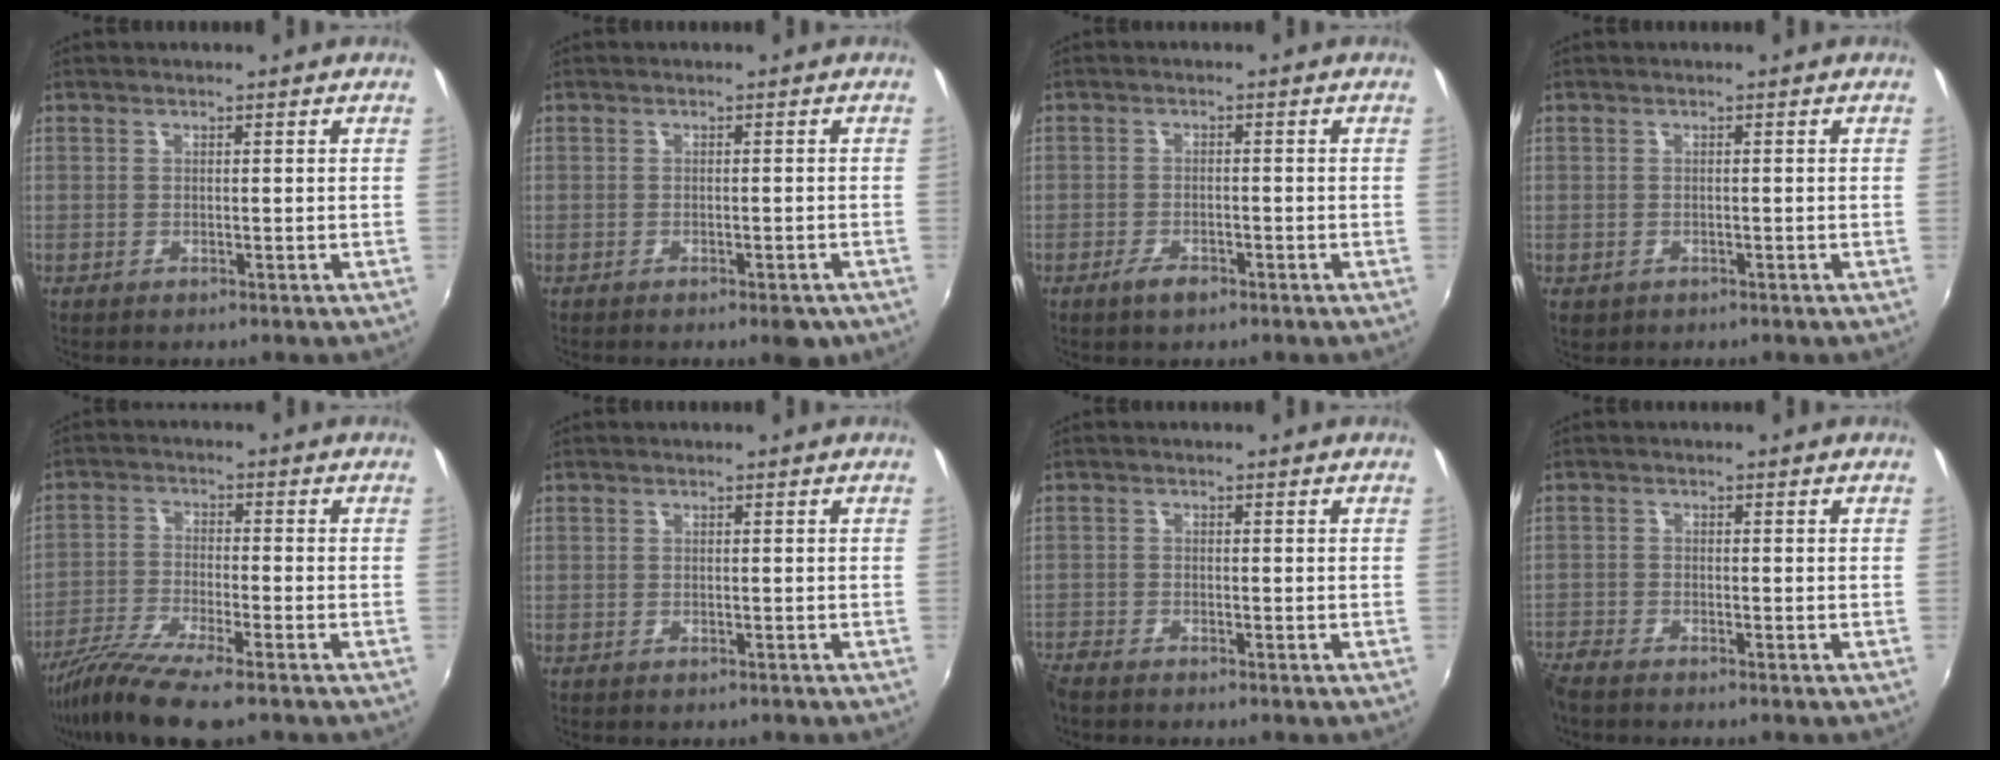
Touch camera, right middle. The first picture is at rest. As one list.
[{"total": 4.2, "force": [-3.0, 1.6, 2.4], "torque": [-0.034, -0.002, -0.032]}, {"total": 2.8, "force": [-2.0, 1.1, 1.7], "torque": [-0.040, -0.005, -0.039]}, {"total": 2.0, "force": [-0.8, 1.7, 0.9], "torque": [-0.021, -0.006, -0.009]}, {"total": 9.8, "force": [-7.5, 1.0, 6.2], "torque": [-0.142, -0.024, -0.145]}, {"total": 0.7, "force": [-0.5, 0.5, 0.0], "torque": [-0.003, -0.002, -0.008]}, {"total": 3.7, "force": [-3.3, 0.8, 1.4], "torque": [-0.039, -0.018, -0.066]}, {"total": 5.1, "force": [-4.6, 1.1, 2.1], "torque": [-0.060, -0.022, -0.089]}]